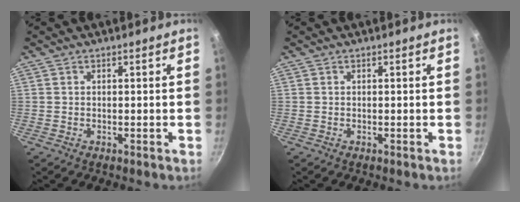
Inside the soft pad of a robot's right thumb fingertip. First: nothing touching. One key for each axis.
{"total": 0.0}